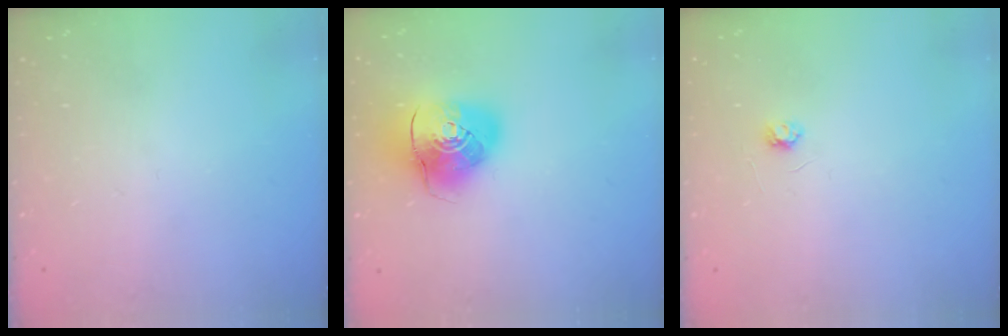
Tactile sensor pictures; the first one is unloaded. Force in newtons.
{"total": 10.9, "press": 10.7, "slide": 1.8}
{"total": 2.6, "press": 2.6, "slide": 0.3}